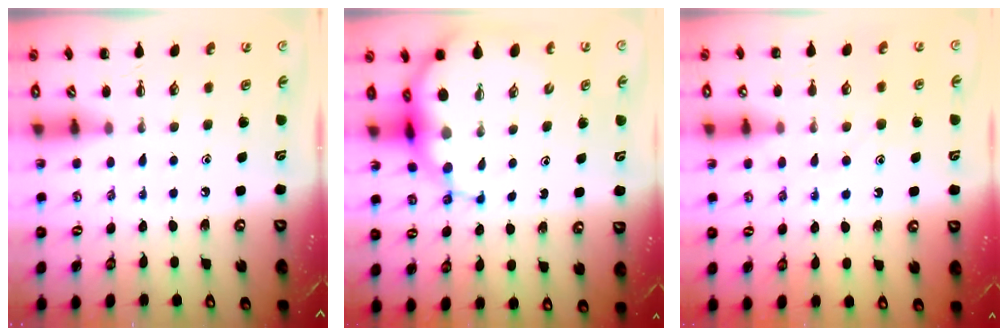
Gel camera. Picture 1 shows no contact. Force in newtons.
{"total": 9.7, "press": 9.3, "slide": 2.9}
{"total": 11.3, "press": 11.3, "slide": 1.0}